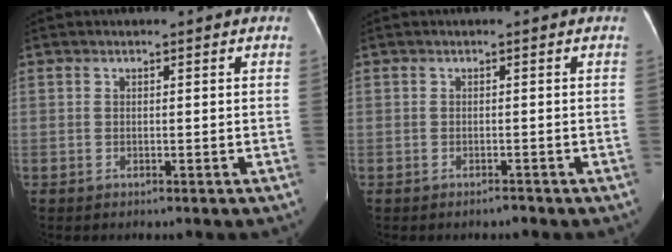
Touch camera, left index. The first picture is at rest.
{"total": 0.7, "force": [-0.6, 0.1, 0.2], "torque": [-0.005, -0.001, -0.010]}